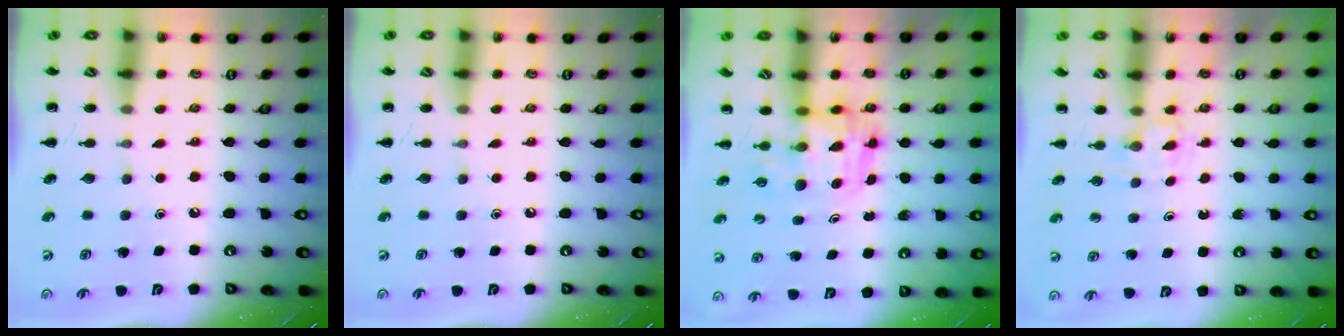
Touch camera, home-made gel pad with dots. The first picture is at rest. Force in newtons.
{"total": 0.0}
{"total": 3.4, "press": 3.4, "slide": 0.6}
{"total": 2.6, "press": 2.4, "slide": 1.0}